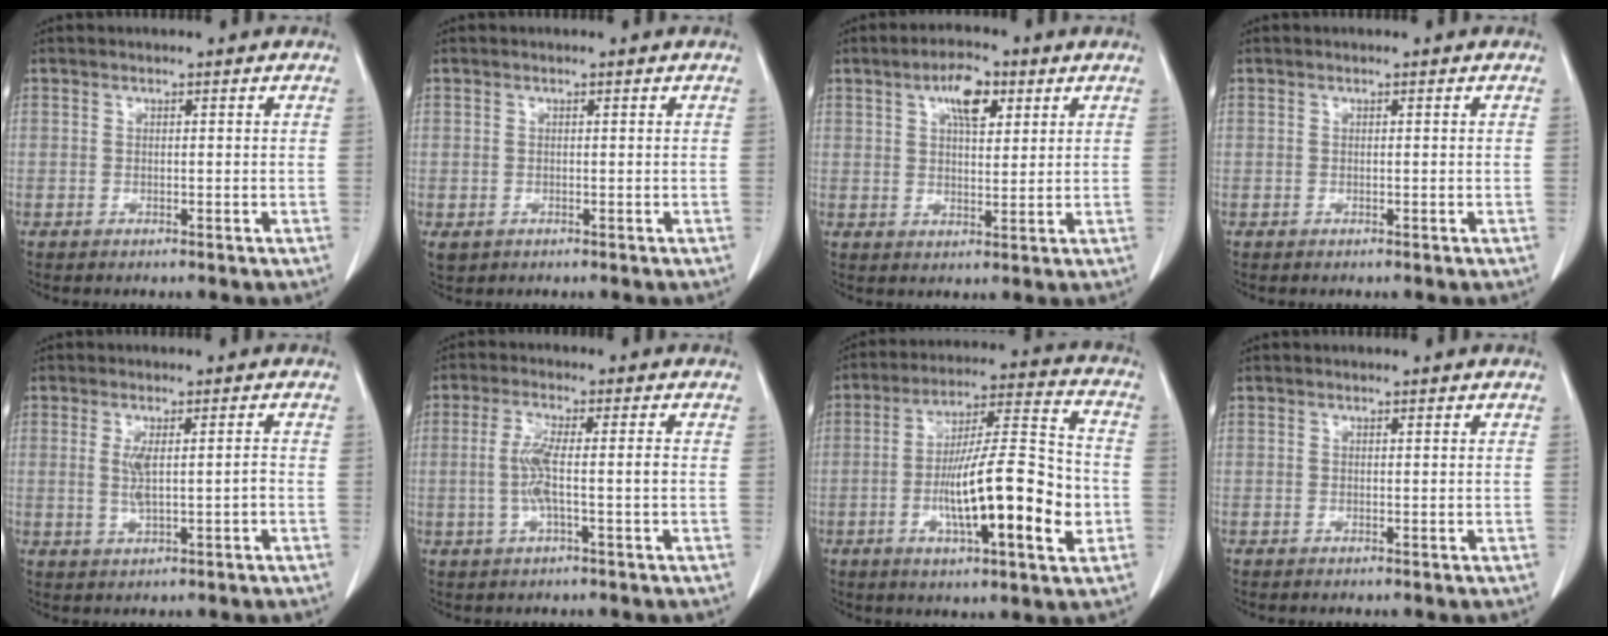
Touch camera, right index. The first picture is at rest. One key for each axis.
{"total": 1.3, "fx": -0.3, "fy": 1.2, "fz": 0.4, "tx": -0.008, "ty": 0.003, "tz": 0.002}
{"total": 6.2, "fx": 3.0, "fy": 2.5, "fz": 4.9, "tx": -0.084, "ty": 0.008, "tz": 0.047}
{"total": 0.0}
{"total": 3.8, "fx": -0.2, "fy": 0.6, "fz": 3.8, "tx": -0.071, "ty": -0.001, "tz": 0.003}
{"total": 5.3, "fx": -0.7, "fy": 0.2, "fz": 5.2, "tx": -0.110, "ty": 0.002, "tz": -0.014}
{"total": 17.9, "fx": -3.9, "fy": 2.6, "fz": 17.3, "tx": -0.289, "ty": 0.007, "tz": -0.062}
{"total": 0.0}